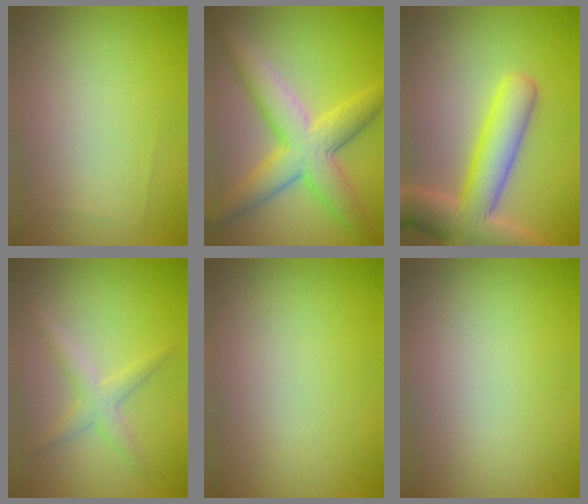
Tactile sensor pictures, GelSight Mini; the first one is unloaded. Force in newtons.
{"total": 7.5, "press": 7.5, "slide": 0.2}
{"total": 8.6, "press": 8.5, "slide": 1.0}
{"total": 2.4, "press": 2.4, "slide": 0.0}
{"total": 0.0}
{"total": 0.0}